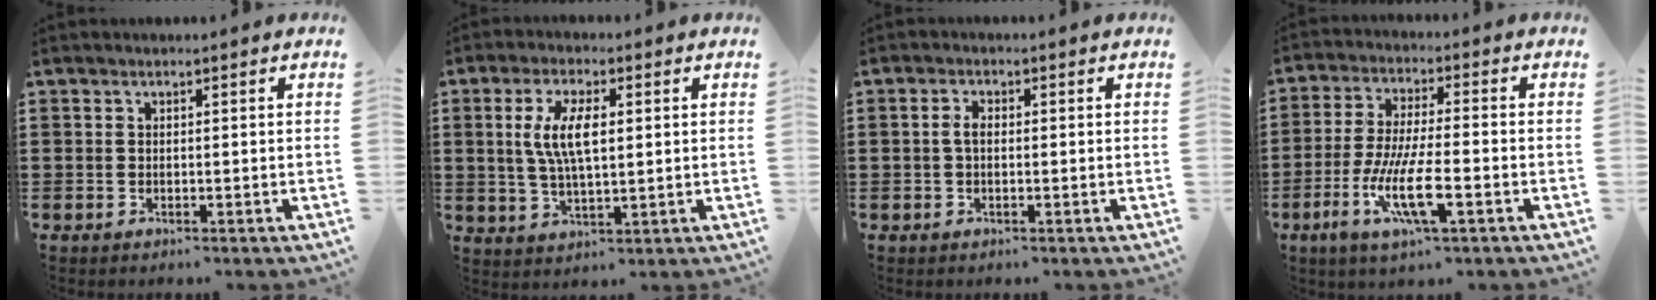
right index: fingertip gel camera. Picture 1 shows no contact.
{"total": 7.4, "force": [1.3, 2.9, 6.7], "torque": [-0.141, 0.008, 0.018]}
{"total": 2.0, "force": [-0.1, 1.0, 1.7], "torque": [-0.034, 0.003, -0.003]}
{"total": 9.8, "force": [-3.8, 1.9, 8.9], "torque": [-0.189, -0.015, -0.075]}